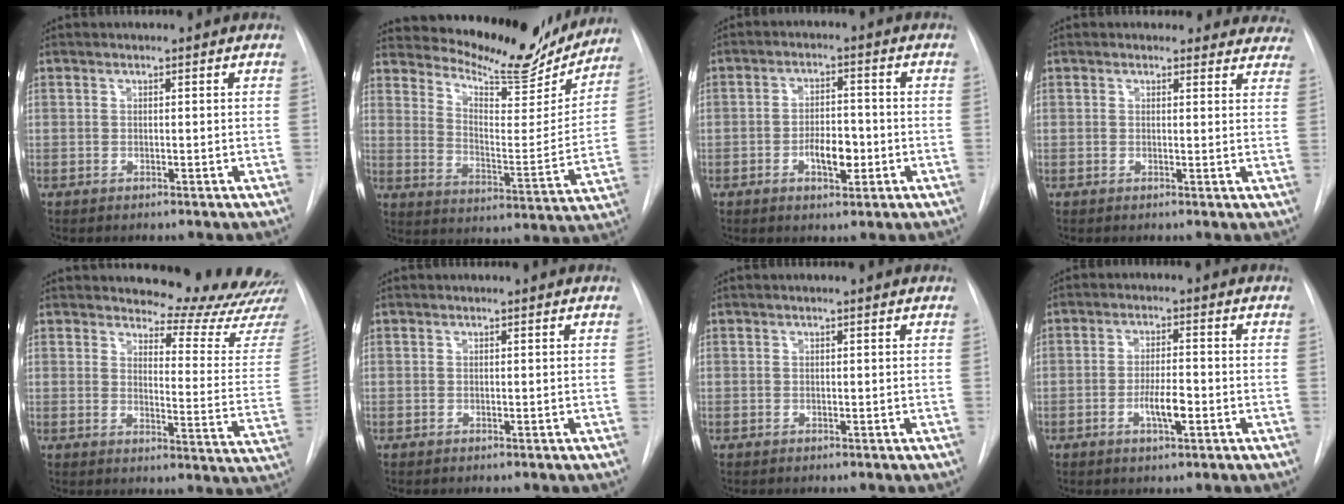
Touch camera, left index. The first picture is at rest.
{"total": 19.4, "force": [17.7, 4.7, 6.2], "torque": [-0.089, -0.041, 0.243]}
{"total": 5.3, "force": [-1.8, 2.3, 4.5], "torque": [-0.073, 0.004, -0.025]}
{"total": 9.4, "force": [8.7, 3.6, 0.3], "torque": [0.048, -0.014, 0.059]}
{"total": 15.1, "force": [14.9, 0.6, 2.5], "torque": [-0.015, -0.122, 0.158]}
{"total": 0.0}
{"total": 0.0}
{"total": 4.4, "force": [-1.6, 1.0, 4.0], "torque": [-0.071, 0.000, -0.027]}